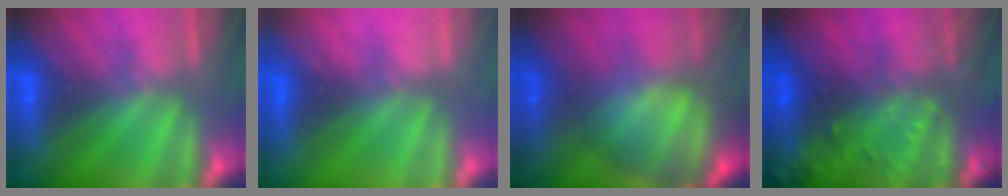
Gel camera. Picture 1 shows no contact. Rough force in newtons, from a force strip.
{"total": 2.2}
{"total": 9.1}
{"total": 9.1}